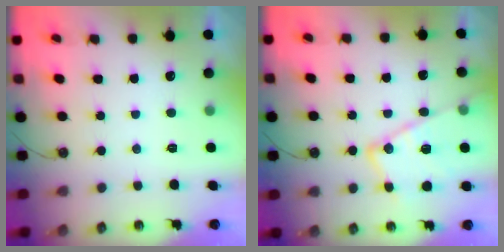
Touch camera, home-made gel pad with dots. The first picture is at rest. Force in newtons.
{"total": 17.2, "press": 17.2, "slide": 1.3}